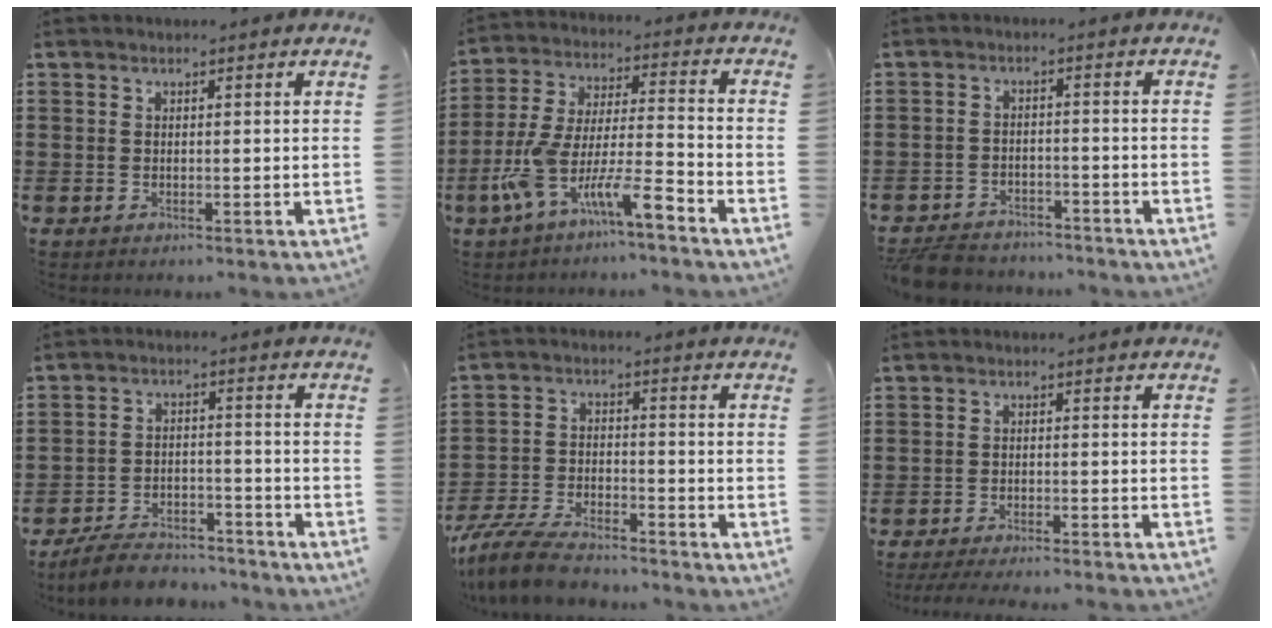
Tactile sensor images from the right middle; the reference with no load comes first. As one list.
[{"total": 11.4, "force": [-8.2, 1.7, 7.7], "torque": [-0.166, 0.000, -0.166]}, {"total": 4.9, "force": [-4.8, 1.0, 0.6], "torque": [-0.014, 0.010, -0.098]}, {"total": 6.5, "force": [-6.1, 1.4, 1.4], "torque": [-0.023, 0.018, -0.119]}, {"total": 7.8, "force": [-7.2, 1.5, 2.6], "torque": [-0.059, 0.011, -0.141]}, {"total": 3.1, "force": [-3.0, -0.1, 0.8], "torque": [-0.013, -0.002, -0.059]}]